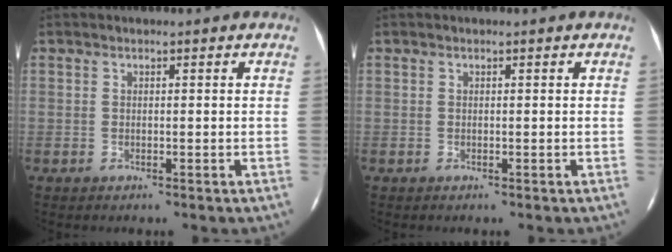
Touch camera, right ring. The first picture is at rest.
{"total": 0.0}